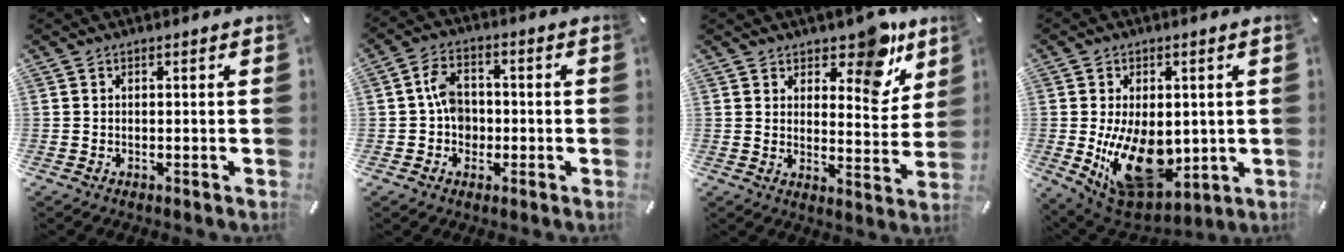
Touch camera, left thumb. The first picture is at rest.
{"total": 6.4, "force": [-0.5, 5.2, 3.8], "torque": [-0.071, 0.012, -0.009]}
{"total": 11.8, "force": [8.5, 5.8, 5.9], "torque": [-0.050, -0.075, 0.143]}
{"total": 18.1, "force": [-2.3, 12.0, 13.4], "torque": [-0.222, -0.017, -0.027]}